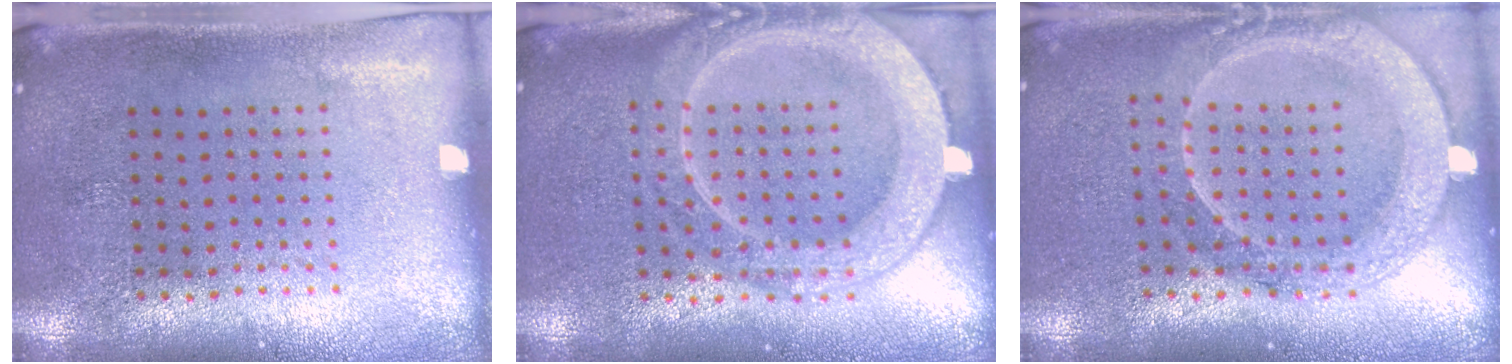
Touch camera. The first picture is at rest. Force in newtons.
{"total": 4.0, "press": 4.0, "slide": 0.5}
{"total": 2.0, "press": 1.8, "slide": 0.7}